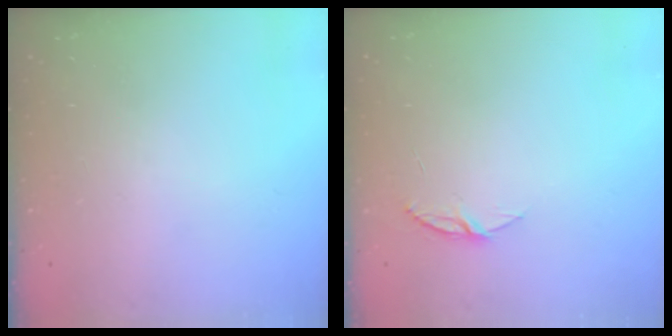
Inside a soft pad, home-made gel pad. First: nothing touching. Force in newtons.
{"total": 4.6, "press": 4.5, "slide": 0.4}